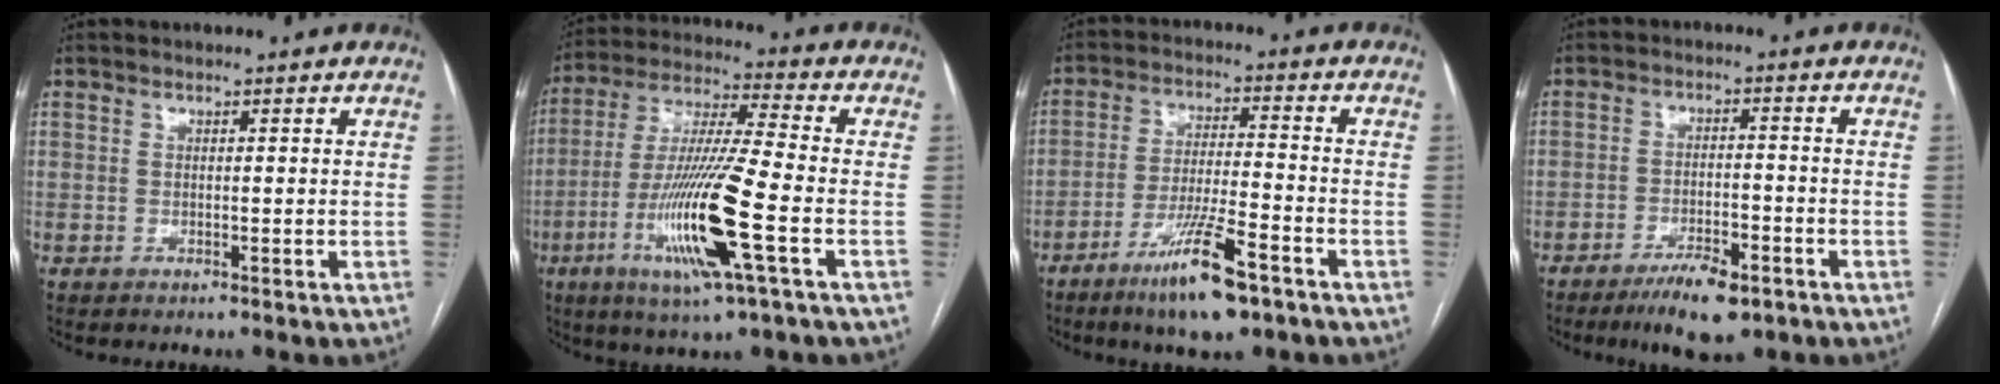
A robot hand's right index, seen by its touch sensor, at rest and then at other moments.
{"total": 16.5, "force": [-5.5, 0.1, 15.5], "torque": [-0.318, -0.019, -0.103]}
{"total": 11.1, "force": [-6.9, 0.9, 8.6], "torque": [-0.160, -0.022, -0.122]}
{"total": 7.5, "force": [-5.0, 2.0, 5.2], "torque": [-0.091, -0.007, -0.078]}